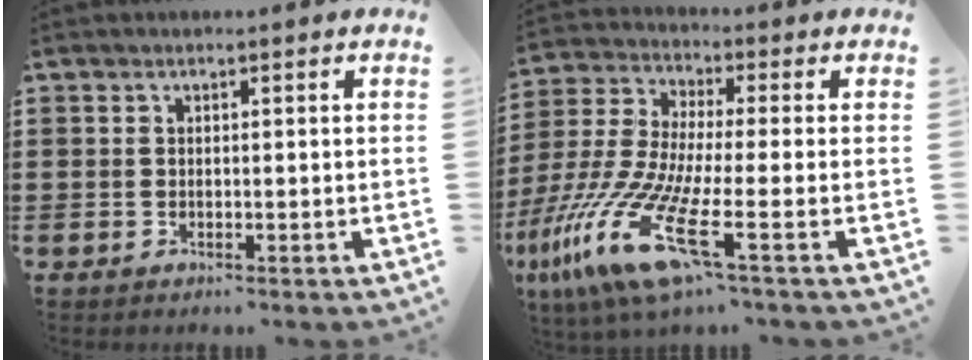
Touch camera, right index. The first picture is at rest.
{"total": 15.6, "force": [-7.3, 3.1, 13.4], "torque": [-0.323, -0.012, -0.141]}